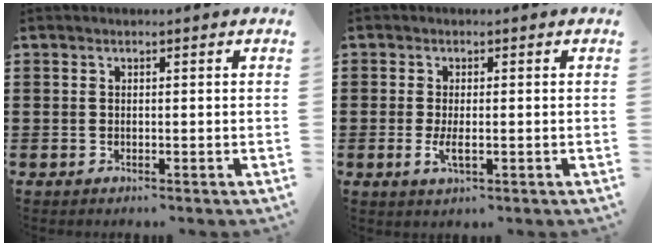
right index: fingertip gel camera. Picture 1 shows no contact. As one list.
[{"total": 2.8, "force": [-0.5, 0.8, 2.6], "torque": [-0.052, -0.005, -0.011]}]